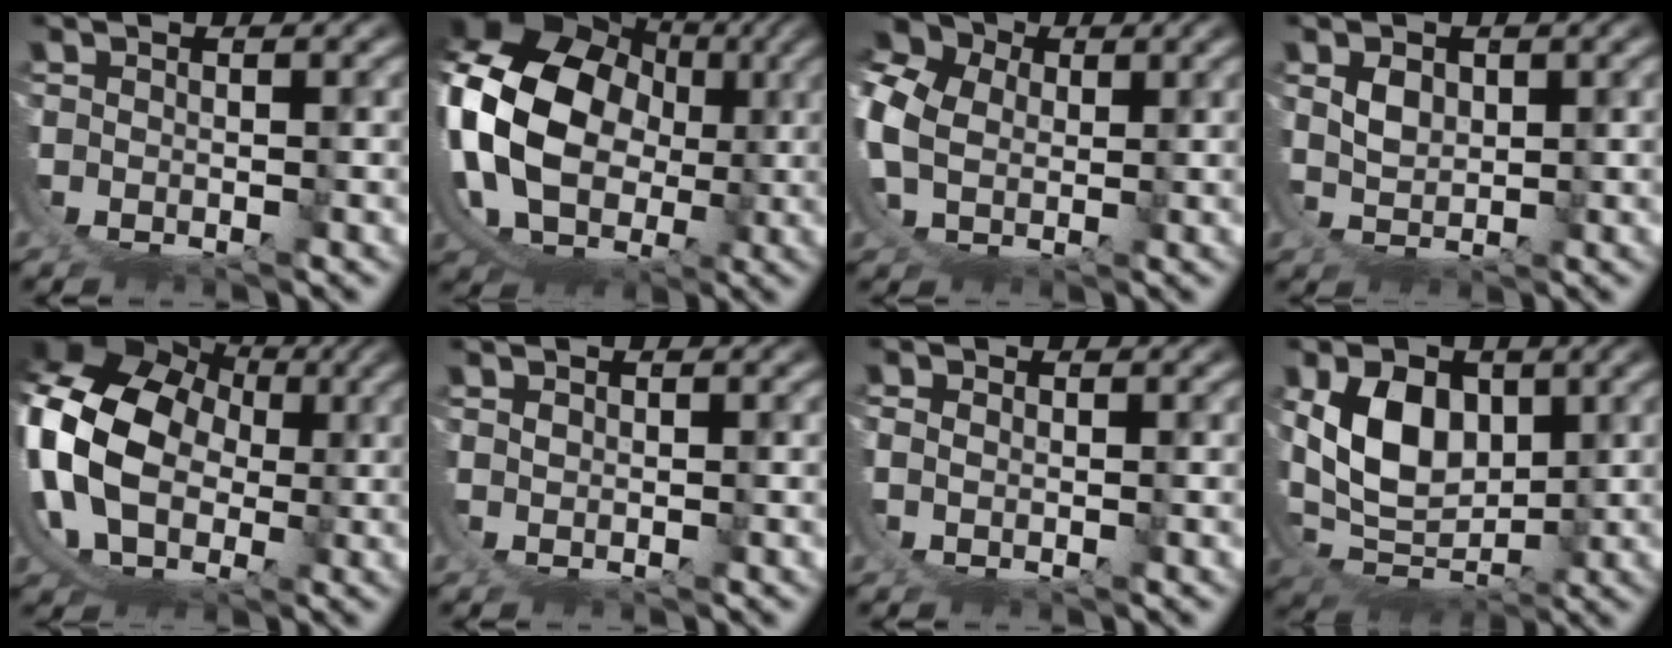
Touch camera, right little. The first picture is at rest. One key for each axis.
{"total": 19.5, "fx": 4.3, "fy": 15.3, "fz": 11.2, "tx": -0.279, "ty": -0.041, "tz": 0.080}
{"total": 9.8, "fx": 4.5, "fy": 7.3, "fz": 4.7, "tx": -0.119, "ty": 0.010, "tz": 0.061}
{"total": 3.0, "fx": 2.8, "fy": -0.7, "fz": 0.5, "tx": -0.005, "ty": 0.000, "tz": 0.057}
{"total": 17.8, "fx": 3.0, "fy": 14.7, "fz": 9.6, "tx": -0.255, "ty": -0.047, "tz": 0.058}
{"total": 0.8, "fx": 0.7, "fy": 0.0, "fz": -0.2, "tx": 0.004, "ty": 0.004, "tz": 0.010}
{"total": 0.9, "fx": 0.4, "fy": 0.7, "fz": 0.4, "tx": -0.012, "ty": -0.001, "tz": 0.006}
{"total": 7.1, "fx": 3.0, "fy": 4.1, "fz": 5.0, "tx": -0.117, "ty": -0.030, "tz": 0.072}